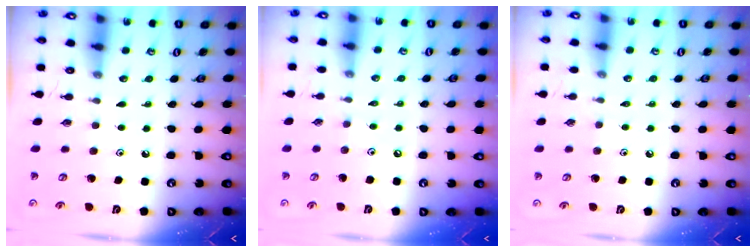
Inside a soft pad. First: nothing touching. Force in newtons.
{"total": 1.8, "press": 1.7, "slide": 0.4}
{"total": 2.1, "press": 2.1, "slide": 0.4}